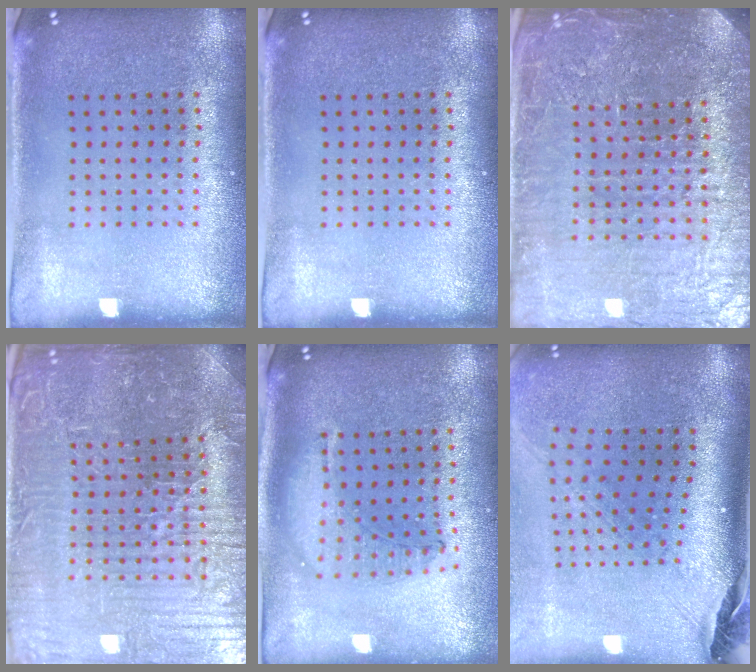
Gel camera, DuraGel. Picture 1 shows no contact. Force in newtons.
{"total": 0.0}
{"total": 5.9, "press": 5.2, "slide": 2.6}
{"total": 5.3, "press": 5.1, "slide": 1.3}
{"total": 1.2, "press": 1.1, "slide": 0.3}
{"total": 2.8, "press": 2.0, "slide": 1.9}